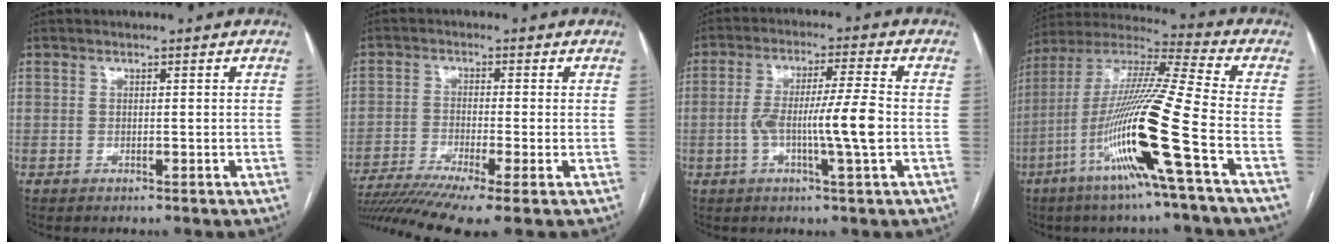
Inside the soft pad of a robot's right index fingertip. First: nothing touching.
{"total": 12.5, "force": [-9.3, 0.2, 8.4], "torque": [-0.149, -0.020, -0.157]}
{"total": 9.3, "force": [-1.6, -0.3, 9.2], "torque": [-0.167, 0.003, -0.030]}
{"total": 19.3, "force": [-7.3, -1.4, 17.8], "torque": [-0.363, -0.021, -0.149]}